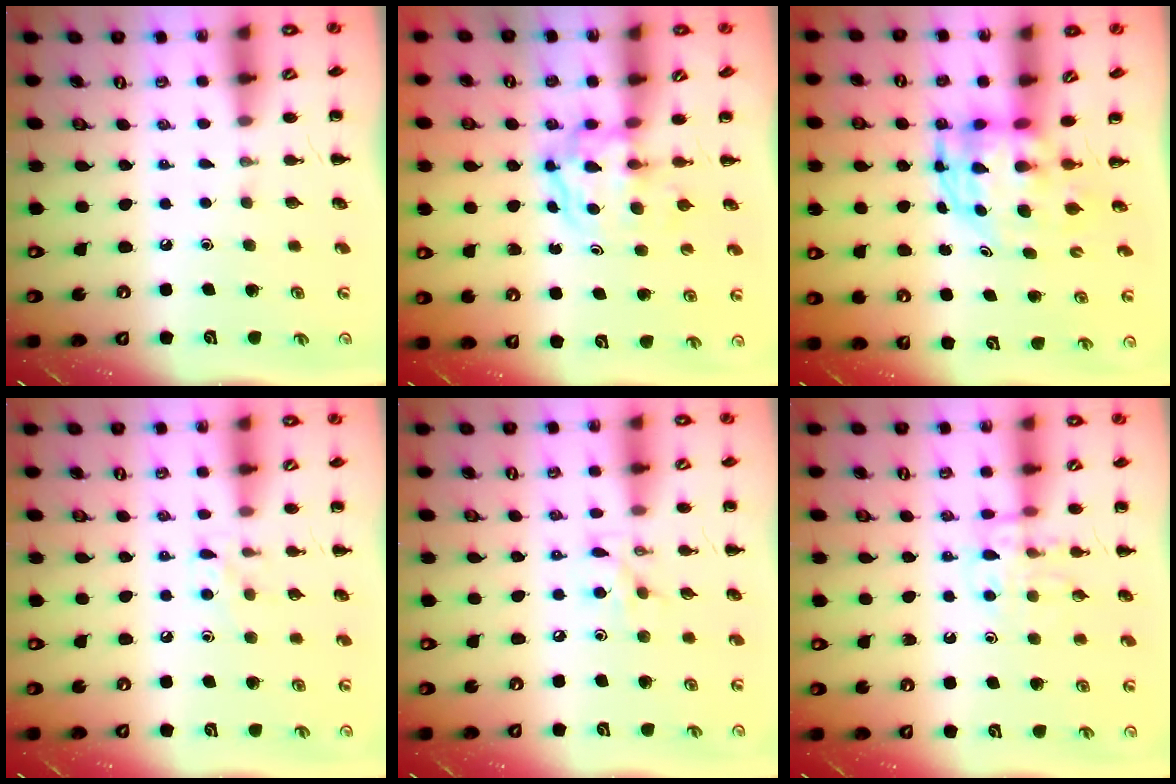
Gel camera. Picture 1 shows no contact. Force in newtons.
{"total": 3.8, "press": 3.7, "slide": 0.5}
{"total": 4.2, "press": 4.0, "slide": 1.1}
{"total": 6.4, "press": 6.0, "slide": 2.1}
{"total": 5.9, "press": 5.8, "slide": 1.0}
{"total": 11.0, "press": 11.0, "slide": 1.1}